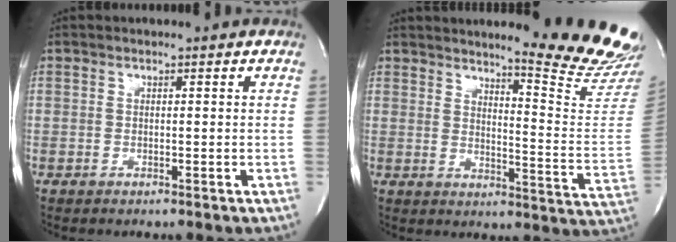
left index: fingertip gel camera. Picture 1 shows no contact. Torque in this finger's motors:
{"motor_torque": [0.80, -0.74, 0.41, 0.08]}